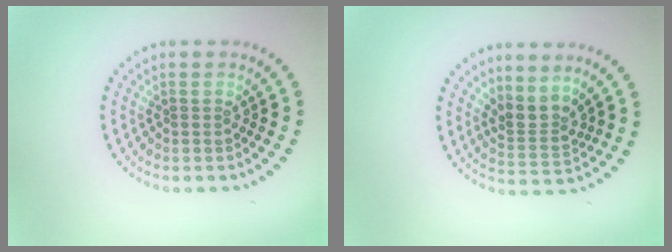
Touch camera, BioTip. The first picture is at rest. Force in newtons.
{"total": 2.6, "press": 1.9, "slide": 1.8}